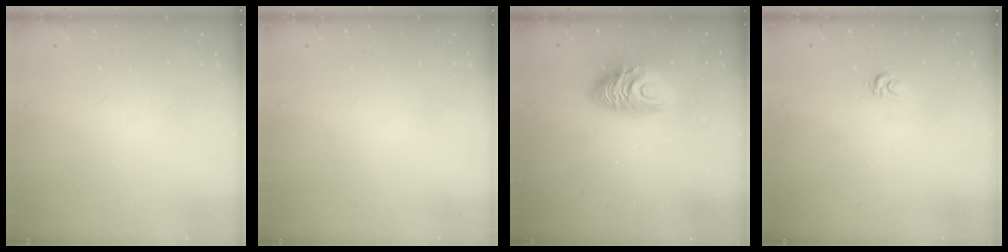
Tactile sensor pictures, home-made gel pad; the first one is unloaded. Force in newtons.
{"total": 0.0}
{"total": 9.8, "press": 9.8, "slide": 0.7}
{"total": 3.2, "press": 3.2, "slide": 0.1}